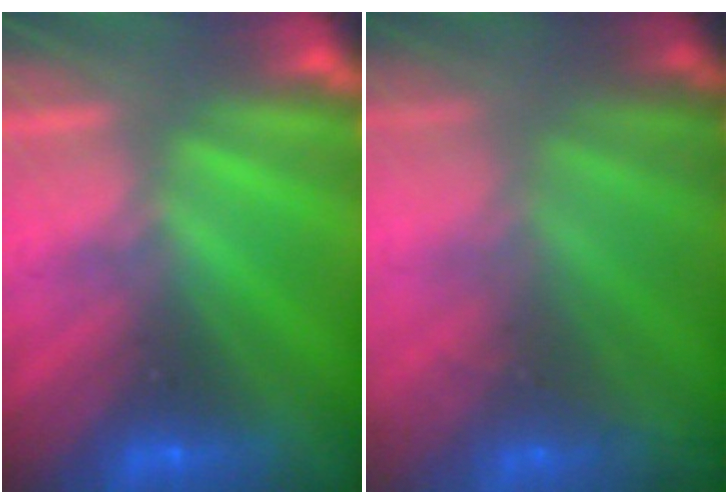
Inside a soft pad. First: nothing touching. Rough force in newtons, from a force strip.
{"total": 7.1}